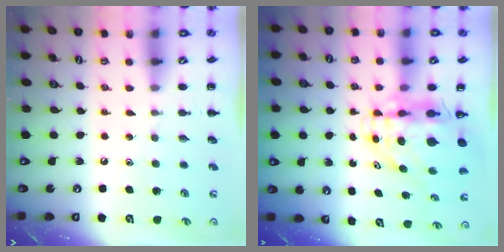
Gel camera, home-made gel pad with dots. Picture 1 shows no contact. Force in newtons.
{"total": 7.6, "press": 7.3, "slide": 2.0}